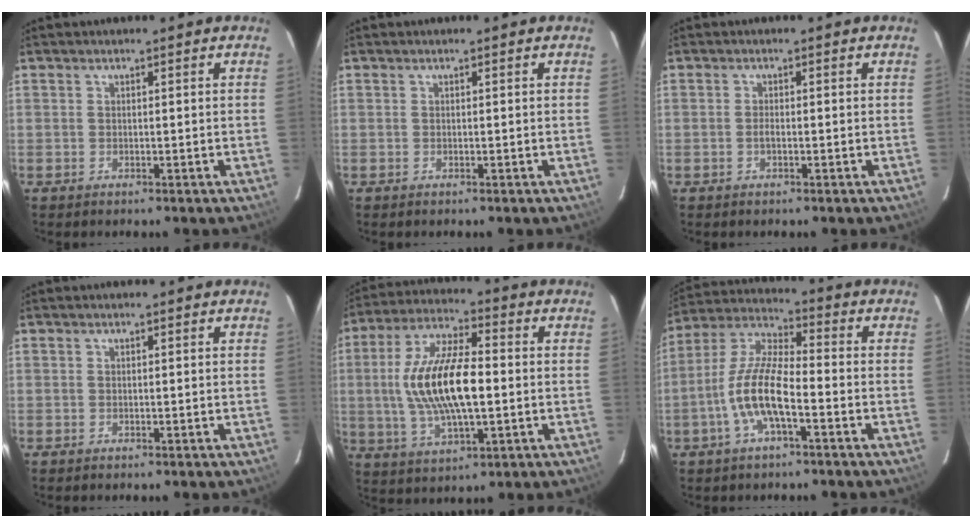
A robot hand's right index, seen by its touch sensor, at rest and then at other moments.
{"total": 0.0}
{"total": 1.0, "force": [-0.4, 0.3, 0.8], "torque": [-0.017, -0.001, -0.007]}
{"total": 0.0}
{"total": 16.4, "force": [-0.4, 6.2, 15.2], "torque": [-0.301, 0.006, -0.006]}
{"total": 11.5, "force": [-4.2, 3.1, 10.2], "torque": [-0.217, 0.002, -0.081]}